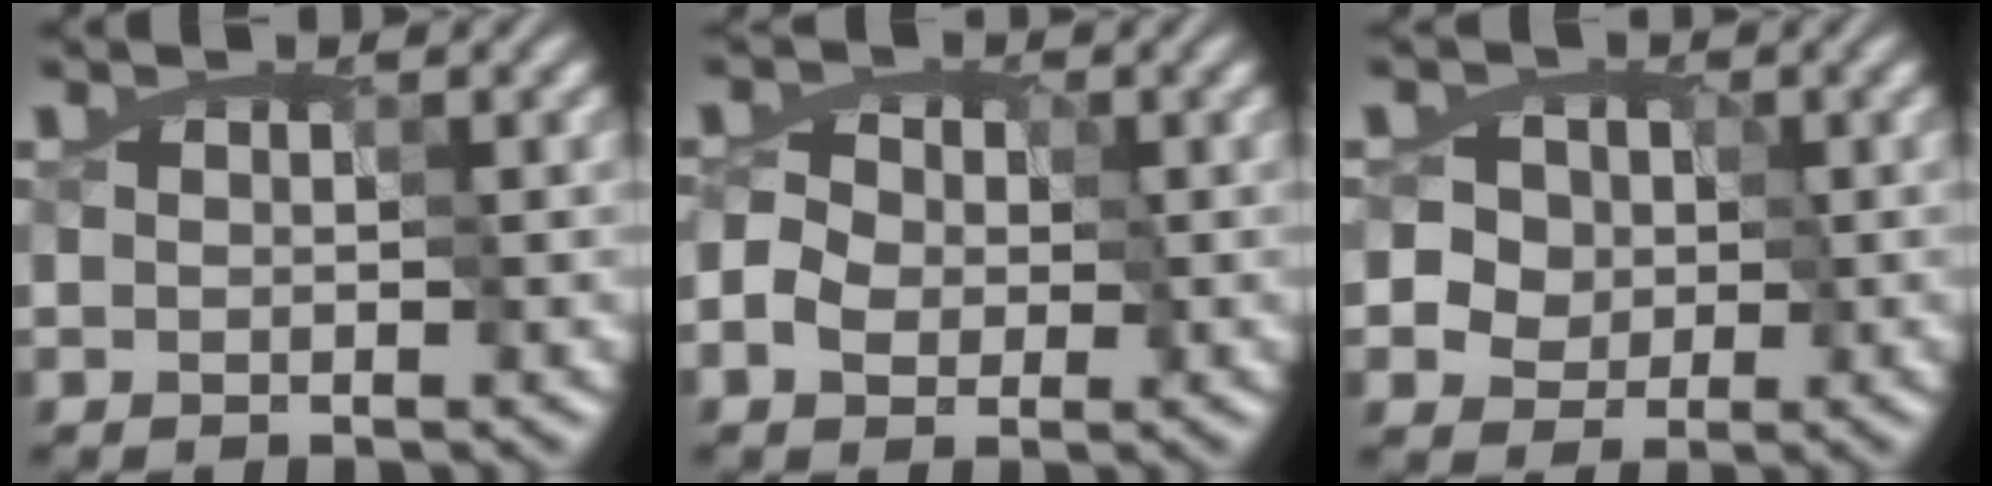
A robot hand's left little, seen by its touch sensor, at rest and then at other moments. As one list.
[{"total": 3.8, "force": [-1.7, 3.0, 1.6], "torque": [-0.017, 0.015, -0.036]}, {"total": 5.7, "force": [0.6, 5.1, 2.6], "torque": [-0.026, 0.018, -0.004]}]